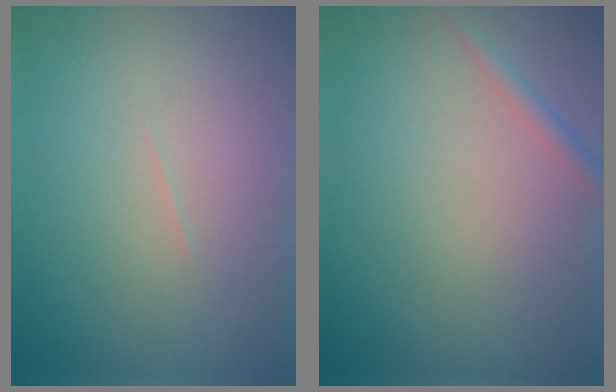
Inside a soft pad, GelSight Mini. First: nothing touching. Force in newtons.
{"total": 1.2, "press": 1.2, "slide": 0.1}